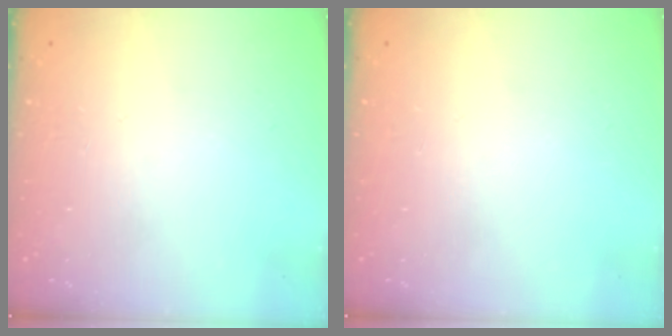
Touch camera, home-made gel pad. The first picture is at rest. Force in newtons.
{"total": 0.0}